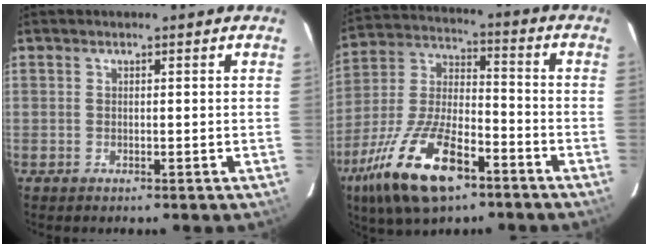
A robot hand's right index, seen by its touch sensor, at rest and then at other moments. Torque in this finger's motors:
{"motor_torque": [1.36, -0.78, 1.05, 0.21]}